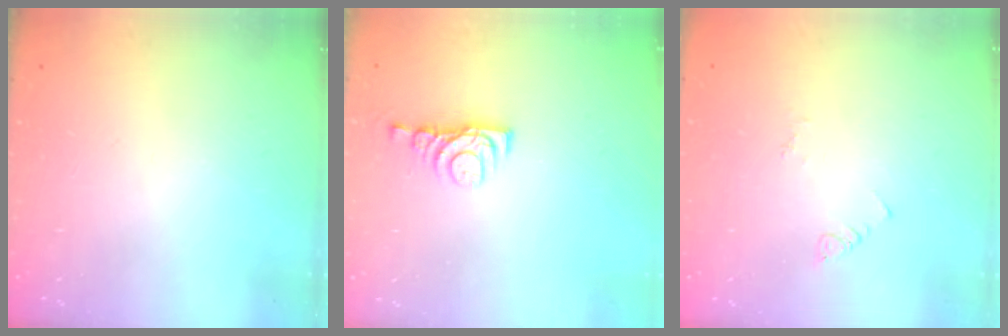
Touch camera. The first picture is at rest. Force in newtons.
{"total": 5.0, "press": 4.9, "slide": 0.7}
{"total": 2.5, "press": 2.5, "slide": 0.4}